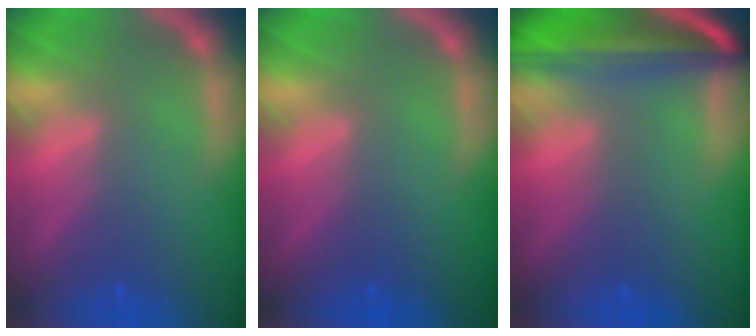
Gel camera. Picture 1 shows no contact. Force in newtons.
{"total": 0.0}
{"total": 10.1}